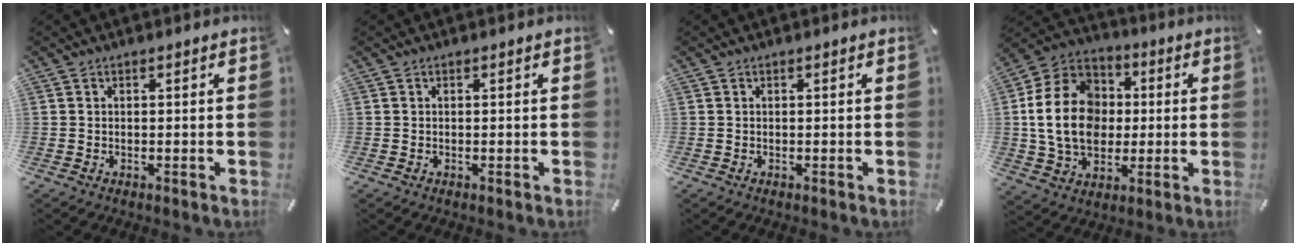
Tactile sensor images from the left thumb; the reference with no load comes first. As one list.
[{"total": 0.0}, {"total": 0.0}, {"total": 18.5, "force": [0.3, 14.8, 11.1], "torque": [-0.243, 0.016, 0.004]}]